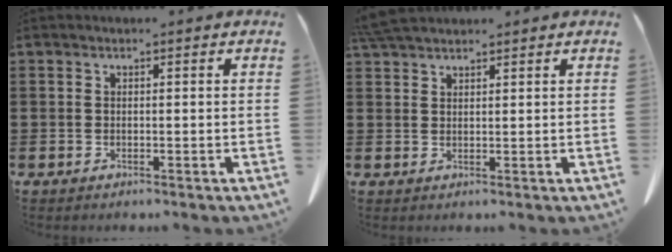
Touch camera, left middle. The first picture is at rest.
{"total": 3.9, "force": [3.5, 0.7, 1.5], "torque": [-0.039, -0.002, 0.068]}